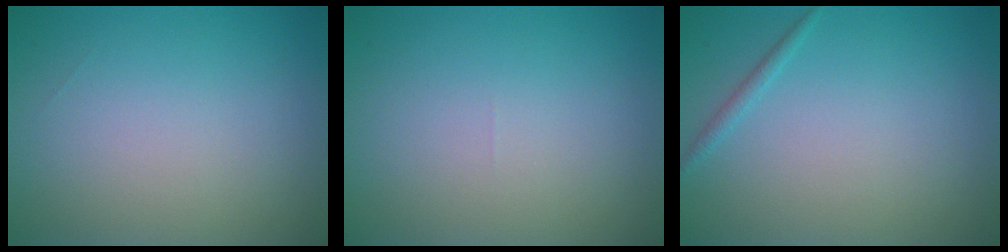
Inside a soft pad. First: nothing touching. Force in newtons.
{"total": 0.0}
{"total": 0.8, "press": 0.8, "slide": 0.0}